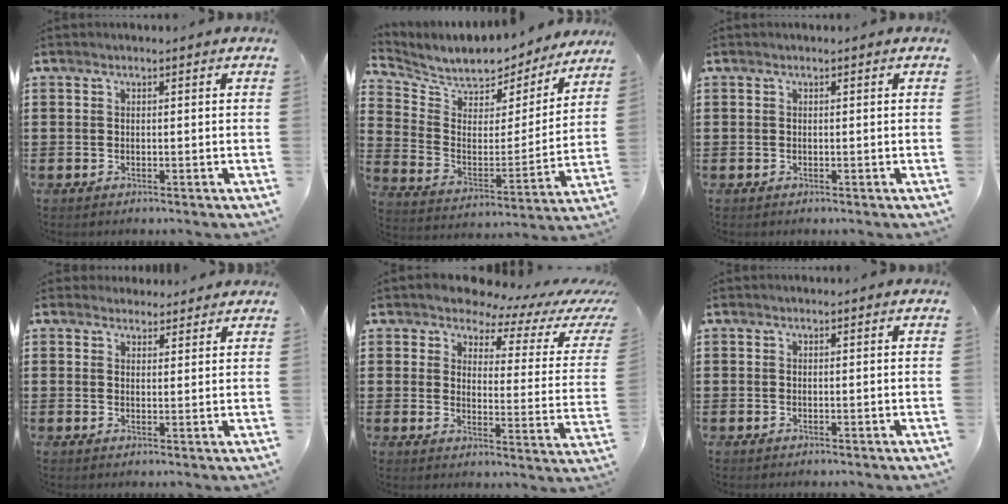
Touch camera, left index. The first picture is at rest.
{"total": 6.6, "force": [6.4, 1.7, 0.5], "torque": [-0.045, -0.059, 0.106]}
{"total": 0.0}
{"total": 2.7, "force": [2.6, 0.9, 0.1], "torque": [-0.008, -0.001, 0.050]}
{"total": 4.5, "force": [3.8, 1.9, 1.5], "torque": [-0.040, -0.031, 0.059]}
{"total": 0.0}